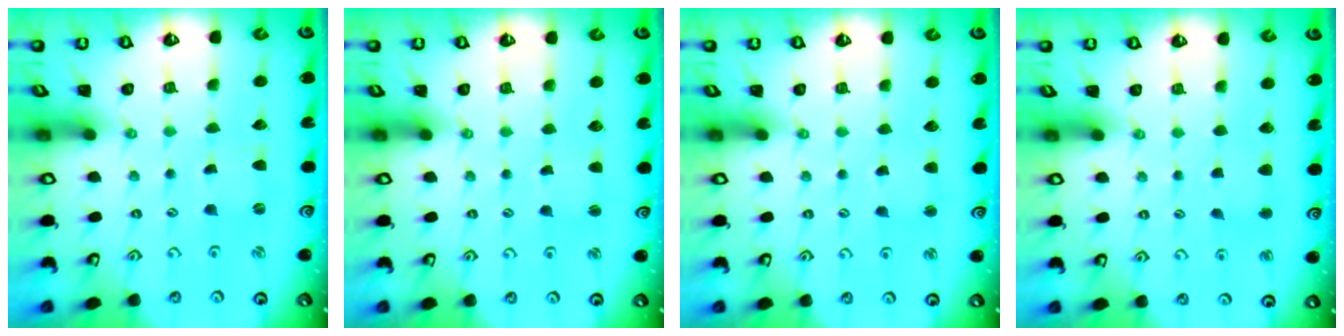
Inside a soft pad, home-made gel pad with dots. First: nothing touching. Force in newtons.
{"total": 1.9, "press": 1.8, "slide": 0.3}
{"total": 2.5, "press": 2.5, "slide": 0.4}
{"total": 3.2, "press": 3.2, "slide": 0.6}